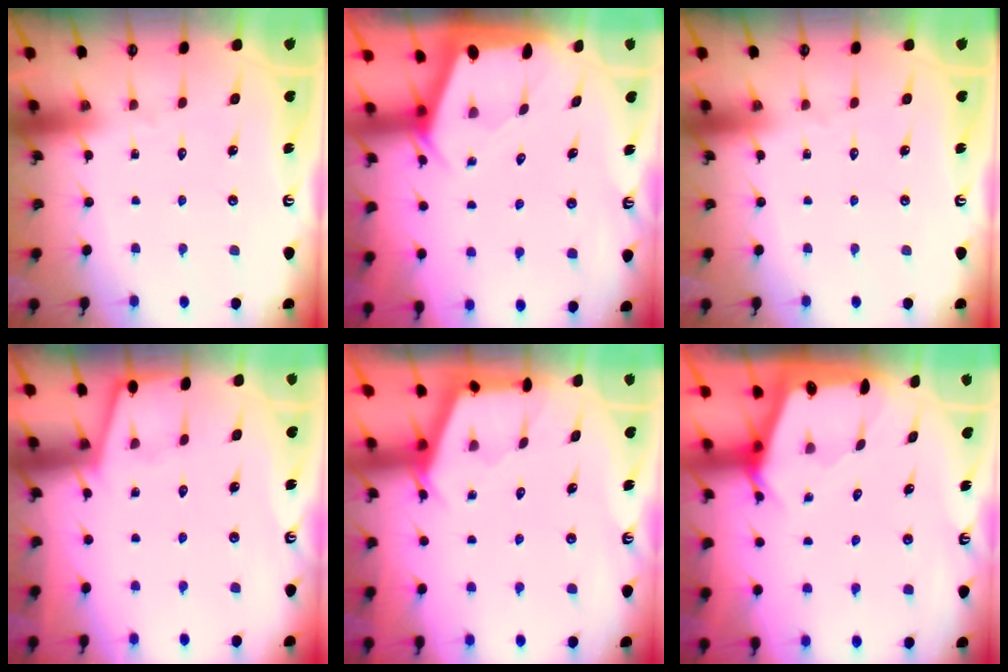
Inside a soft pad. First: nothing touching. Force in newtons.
{"total": 1.9, "press": 1.9, "slide": 0.3}
{"total": 0.0}
{"total": 1.7, "press": 1.6, "slide": 0.3}
{"total": 2.9, "press": 2.8, "slide": 0.3}
{"total": 2.5, "press": 2.5, "slide": 0.3}